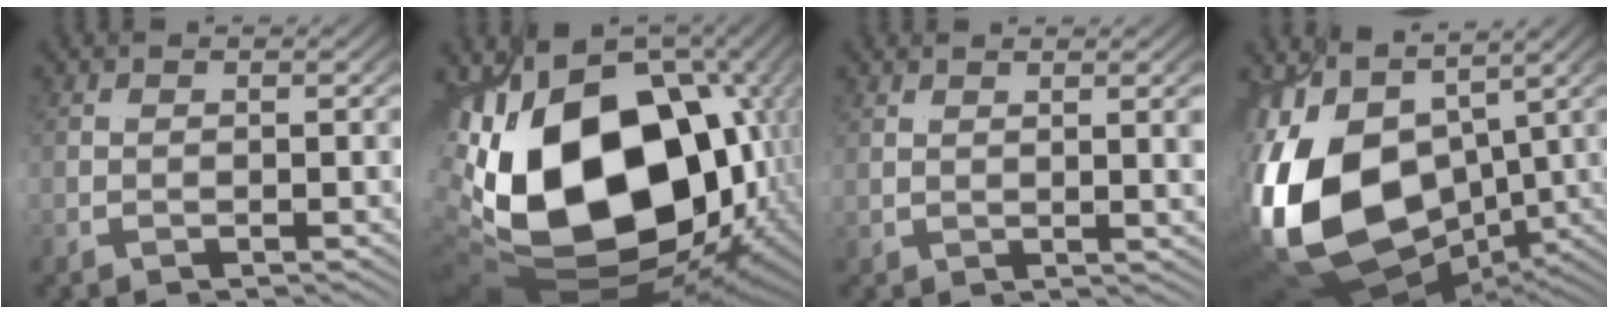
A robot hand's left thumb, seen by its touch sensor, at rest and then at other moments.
{"total": 24.4, "force": [-0.8, 14.0, 20.0], "torque": [-0.353, -0.031, 0.003]}
{"total": 1.9, "force": [1.3, -1.5, 0.1], "torque": [0.011, 0.013, 0.017]}
{"total": 17.9, "force": [-3.6, 11.5, 13.1], "torque": [-0.285, -0.034, -0.037]}